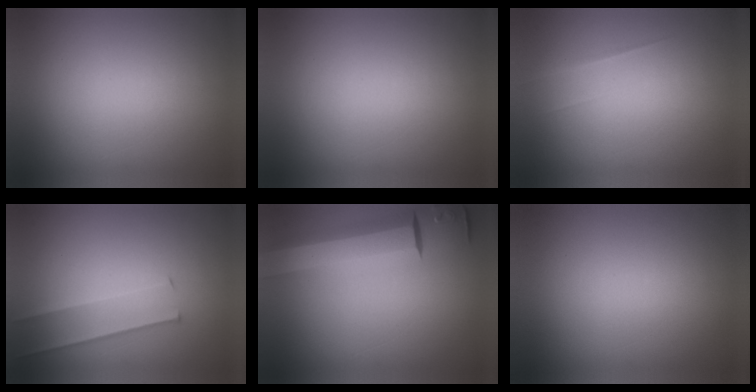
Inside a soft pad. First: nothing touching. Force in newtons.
{"total": 0.0}
{"total": 1.9}
{"total": 2.0}
{"total": 8.5}
{"total": 1.3}